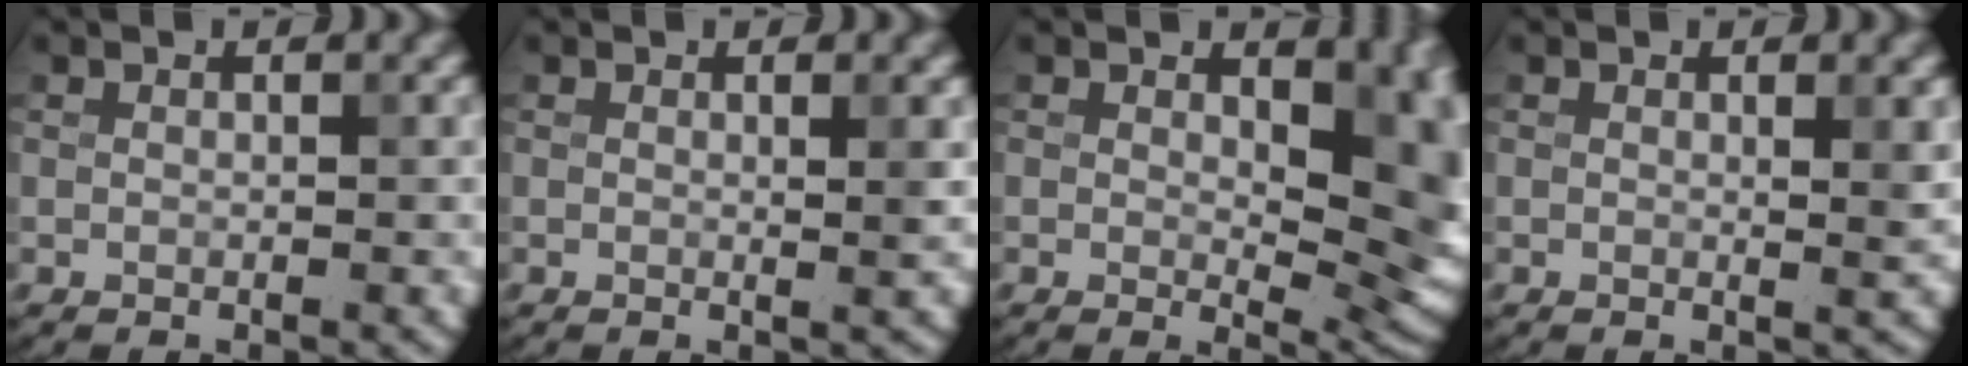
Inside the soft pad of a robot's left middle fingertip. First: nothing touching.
{"total": 1.5, "force": [0.3, 0.4, 1.4], "torque": [-0.014, 0.000, -0.002]}
{"total": 8.8, "force": [1.8, 4.9, 7.1], "torque": [-0.076, -0.017, 0.032]}
{"total": 1.8, "force": [0.5, 0.4, 1.7], "torque": [-0.017, -0.001, 0.002]}